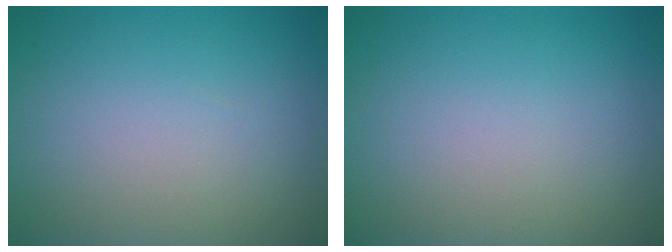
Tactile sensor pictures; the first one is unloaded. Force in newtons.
{"total": 0.0}